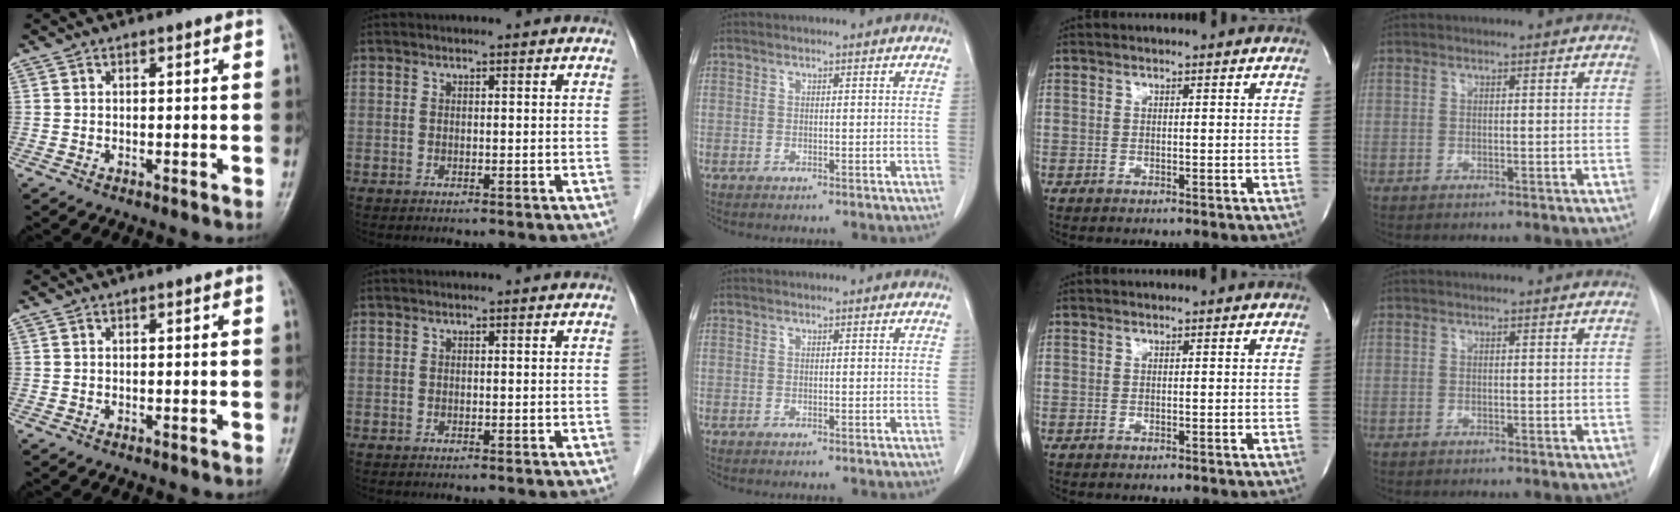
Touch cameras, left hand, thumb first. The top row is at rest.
{}